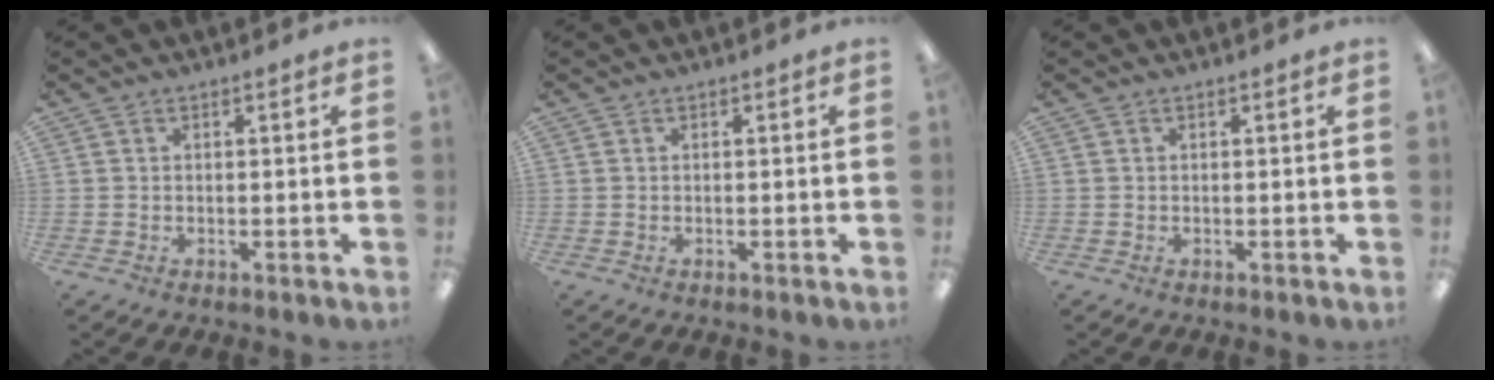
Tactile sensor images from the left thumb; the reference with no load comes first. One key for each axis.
{"total": 0.0}
{"total": 0.0}